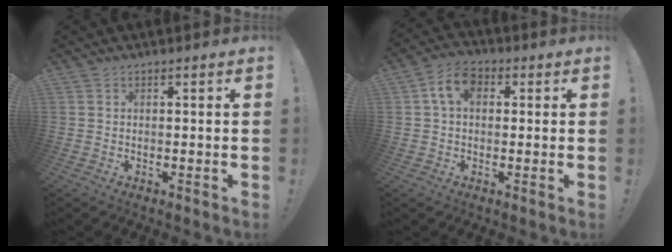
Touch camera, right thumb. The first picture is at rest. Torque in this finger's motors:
{"motor_torque": [1.07, 0.97, 0.65, 0.08, 0.00]}